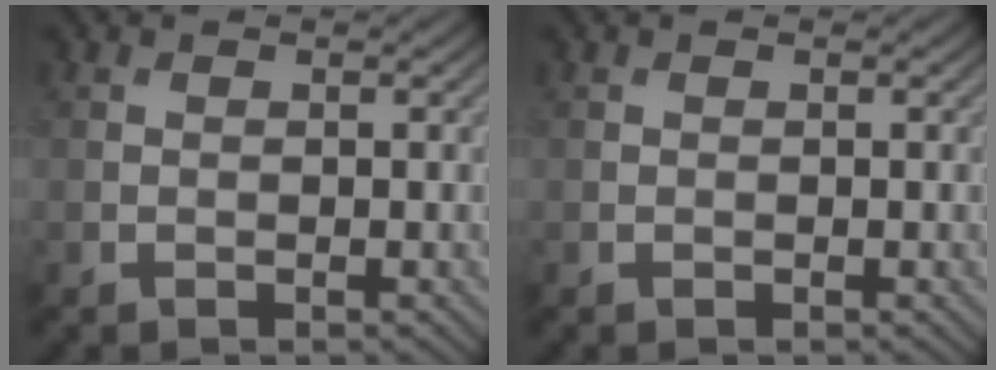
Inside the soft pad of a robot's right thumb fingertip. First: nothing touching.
{"total": 0.0}